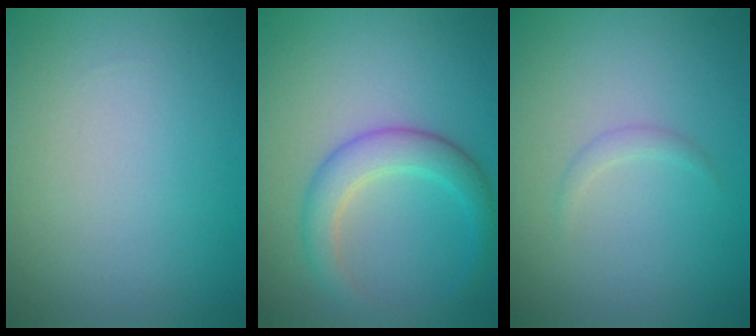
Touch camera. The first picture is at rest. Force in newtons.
{"total": 3.3, "press": 3.3, "slide": 0.1}
{"total": 0.7, "press": 0.7, "slide": 0.0}